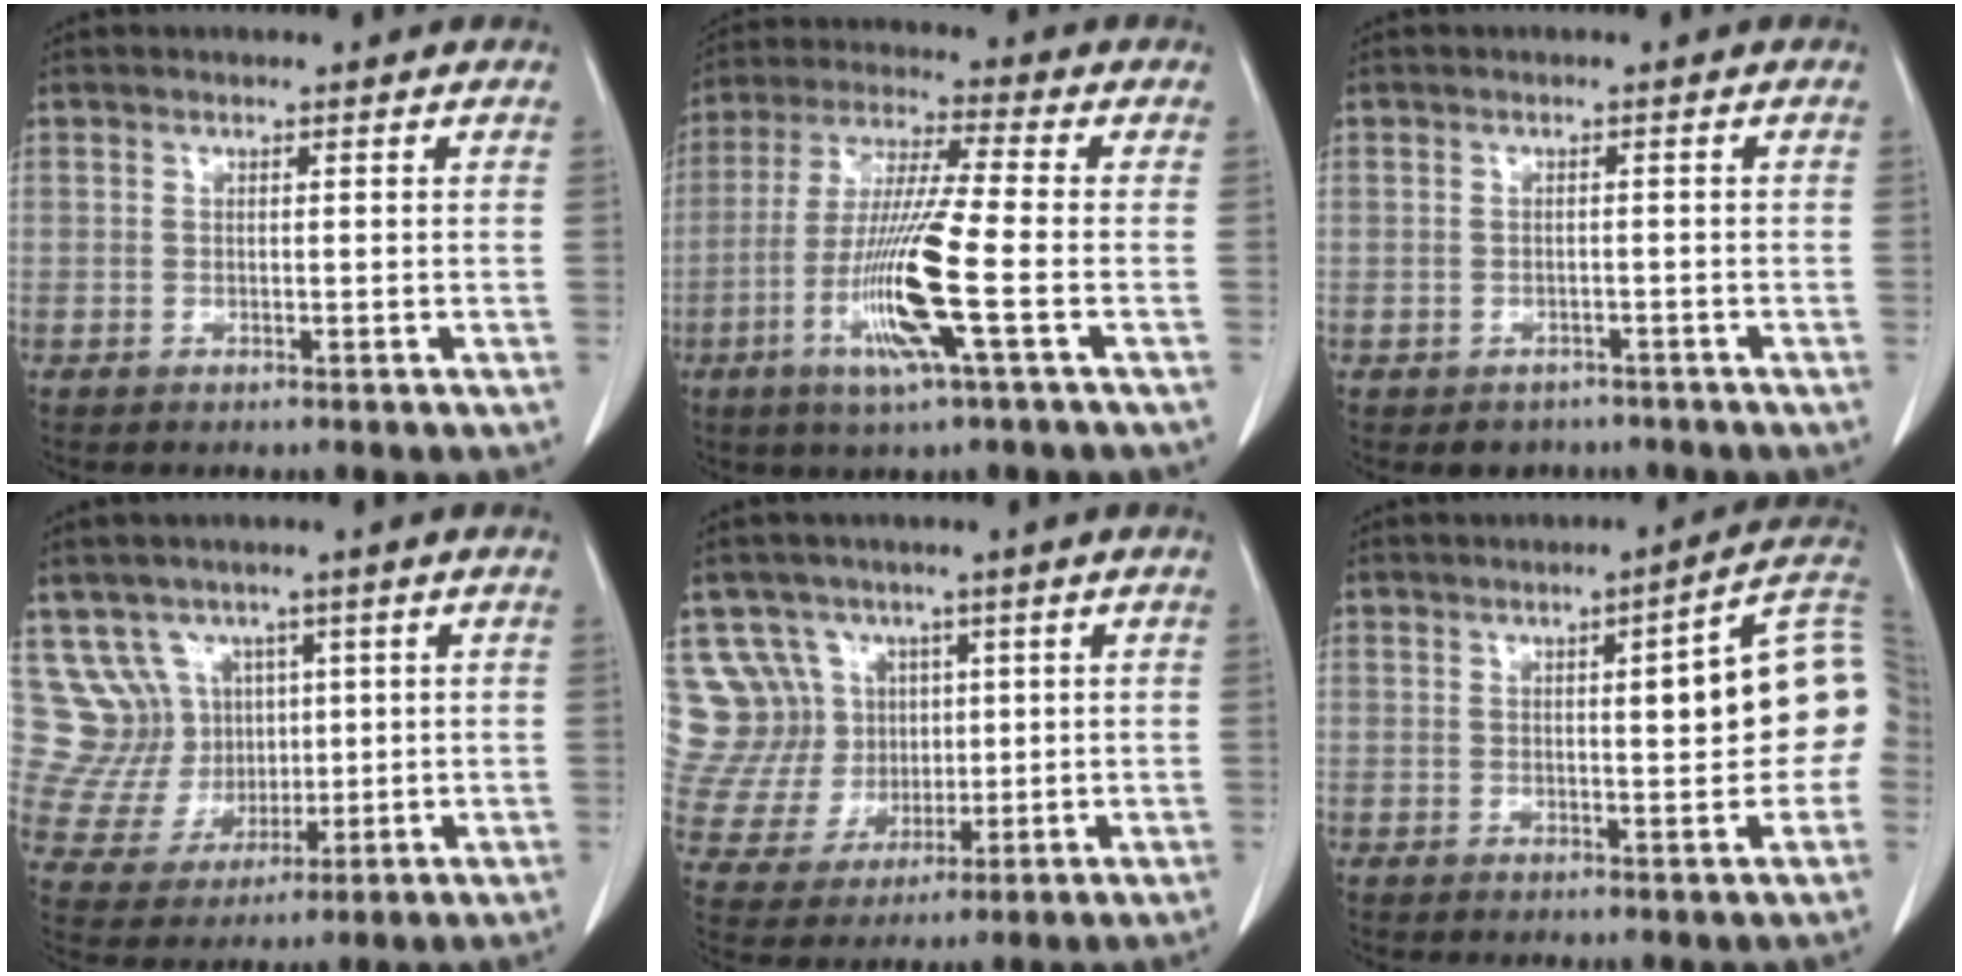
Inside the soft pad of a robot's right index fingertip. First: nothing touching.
{"total": 13.1, "force": [-4.0, -0.4, 12.5], "torque": [-0.257, -0.018, -0.082]}
{"total": 3.0, "force": [-2.2, 2.1, 0.1], "torque": [-0.003, 0.009, -0.030]}
{"total": 9.0, "force": [3.8, 8.0, 1.2], "torque": [-0.034, 0.041, 0.092]}
{"total": 11.6, "force": [4.6, 10.5, 1.5], "torque": [-0.057, 0.056, 0.113]}
{"total": 11.5, "force": [0.9, 1.8, 11.3], "torque": [-0.141, 0.027, 0.008]}